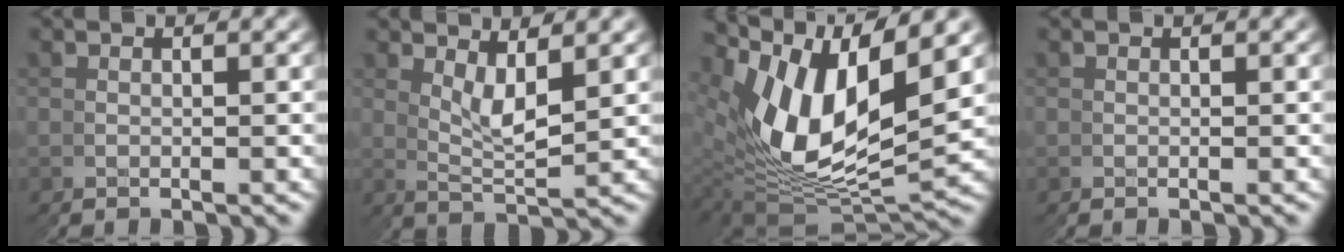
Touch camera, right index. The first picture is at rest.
{"total": 2.5, "force": [1.9, 0.8, 1.4], "torque": [-0.029, -0.004, 0.031]}
{"total": 12.6, "force": [1.2, 8.5, 9.3], "torque": [-0.186, -0.017, 0.028]}
{"total": 0.0}